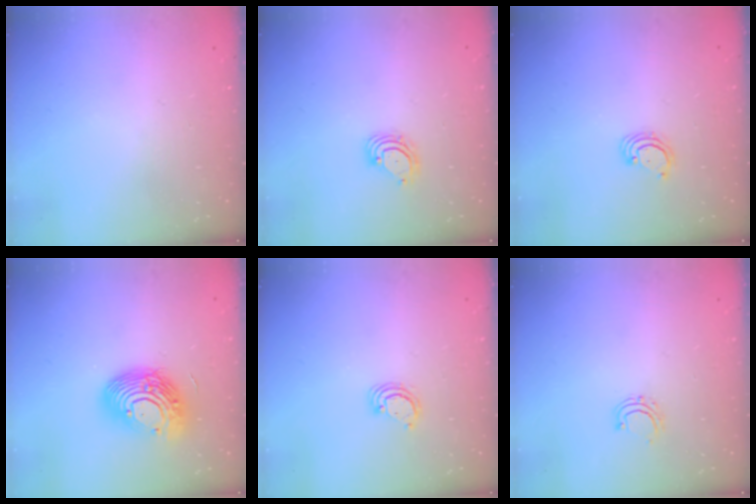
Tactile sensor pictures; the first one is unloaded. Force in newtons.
{"total": 4.0, "press": 4.0, "slide": 0.5}
{"total": 2.4, "press": 2.4, "slide": 0.2}
{"total": 15.5, "press": 15.5, "slide": 1.4}
{"total": 2.9, "press": 2.9, "slide": 0.3}
{"total": 4.4, "press": 4.3, "slide": 0.6}